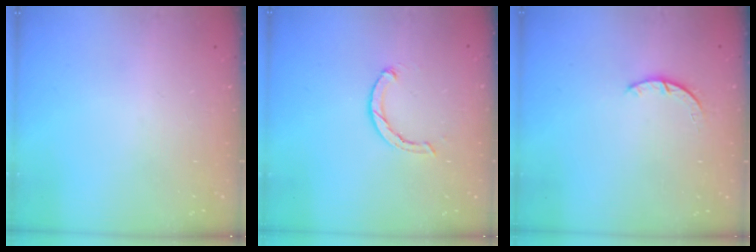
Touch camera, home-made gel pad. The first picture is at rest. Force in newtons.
{"total": 3.1, "press": 3.0, "slide": 0.6}
{"total": 2.4, "press": 2.4, "slide": 0.3}